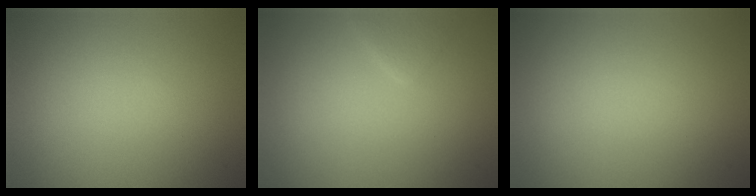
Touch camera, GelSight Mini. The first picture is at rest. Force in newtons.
{"total": 1.3, "press": 1.3, "slide": 0.0}
{"total": 0.0}